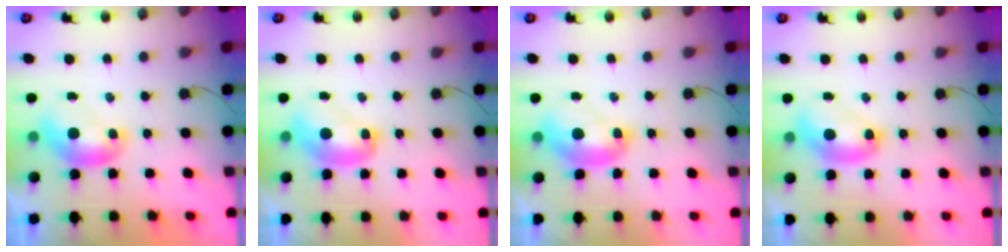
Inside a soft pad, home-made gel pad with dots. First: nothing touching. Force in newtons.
{"total": 2.3, "press": 2.3, "slide": 0.2}
{"total": 2.3, "press": 2.3, "slide": 0.6}
{"total": 2.7, "press": 2.7, "slide": 0.1}